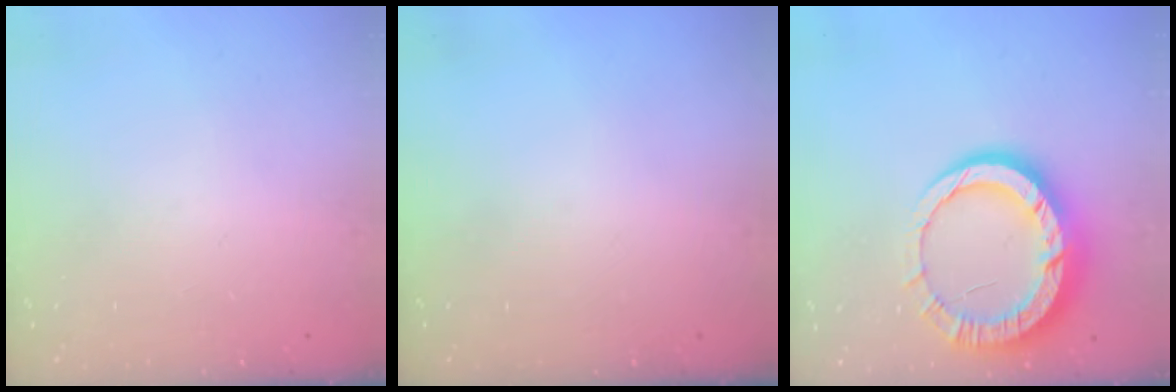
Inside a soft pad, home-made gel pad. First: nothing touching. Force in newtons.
{"total": 0.0}
{"total": 14.6, "press": 14.5, "slide": 1.5}